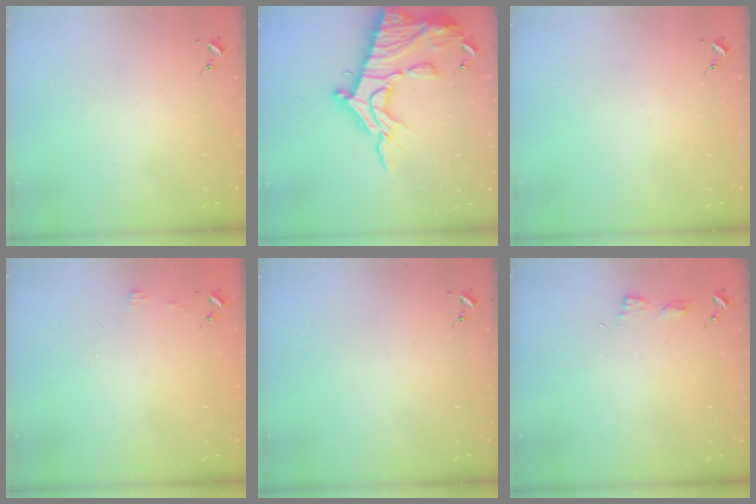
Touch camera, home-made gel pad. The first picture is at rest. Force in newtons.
{"total": 22.5, "press": 22.4, "slide": 1.6}
{"total": 0.0}
{"total": 3.7, "press": 3.6, "slide": 0.4}
{"total": 0.0}
{"total": 4.3, "press": 4.3, "slide": 0.5}